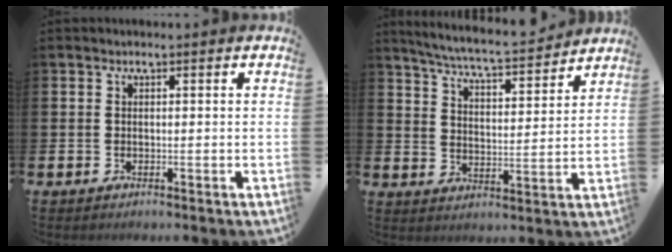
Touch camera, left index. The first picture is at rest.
{"total": 6.2, "force": [6.0, 0.1, 1.7], "torque": [-0.060, -0.045, 0.102]}